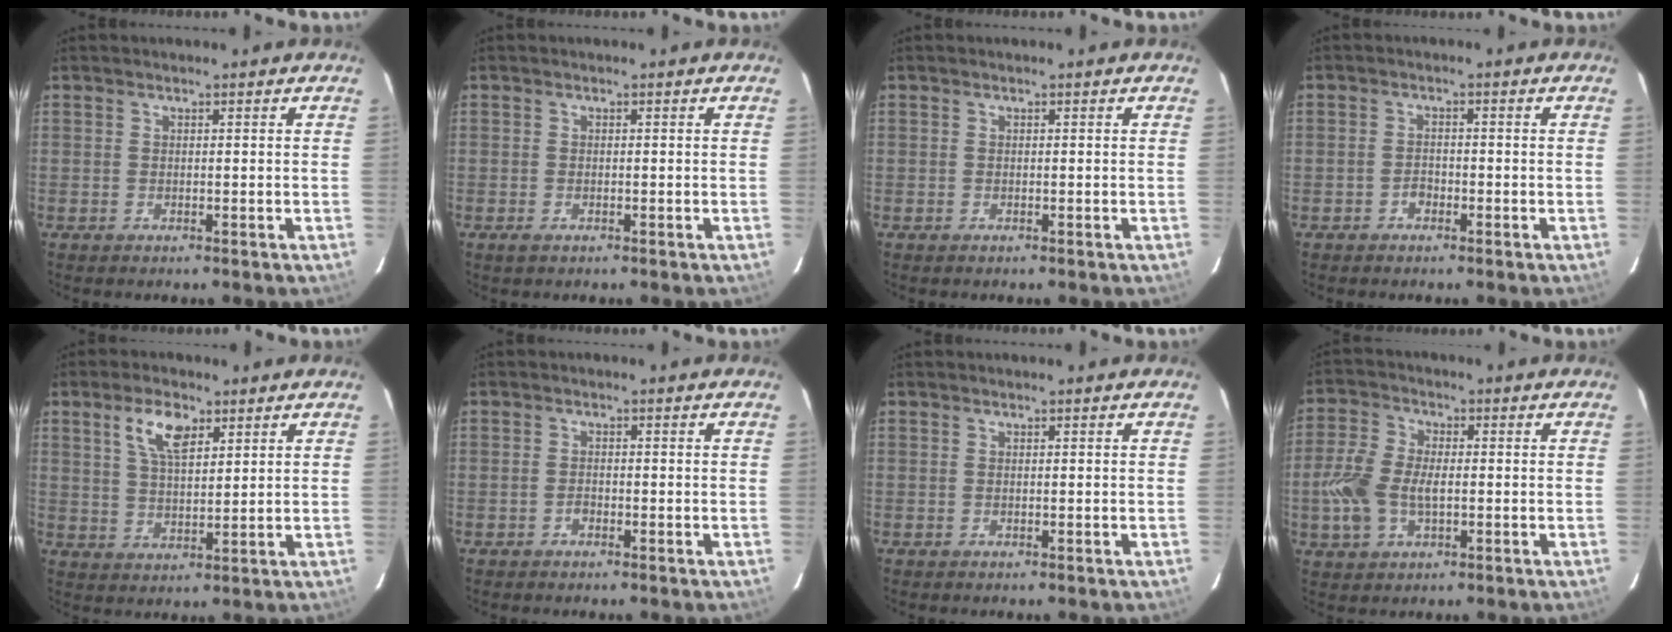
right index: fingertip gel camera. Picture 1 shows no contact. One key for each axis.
{"total": 1.1, "fx": -0.7, "fy": 0.5, "fz": 0.7, "tx": -0.013, "ty": -0.002, "tz": -0.014}
{"total": 0.0}
{"total": 1.8, "fx": -1.2, "fy": 1.2, "fz": 0.6, "tx": -0.013, "ty": 0.005, "tz": -0.020}
{"total": 7.0, "fx": 3.7, "fy": 3.1, "fz": 5.1, "tx": -0.096, "ty": 0.011, "tz": 0.071}
{"total": 1.1, "fx": -0.8, "fy": 0.6, "fz": 0.4, "tx": -0.010, "ty": 0.003, "tz": -0.015}
{"total": 0.0}
{"total": 9.5, "fx": -1.6, "fy": 5.8, "fz": 7.3, "tx": -0.166, "ty": 0.007, "tz": -0.028}